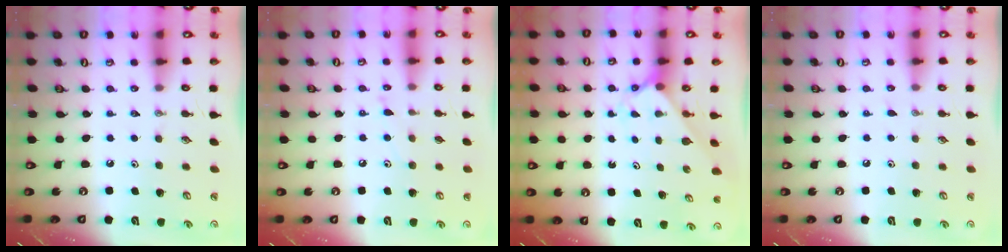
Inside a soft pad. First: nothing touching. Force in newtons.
{"total": 6.3, "press": 6.3, "slide": 0.7}
{"total": 2.3, "press": 2.3, "slide": 0.2}
{"total": 2.4, "press": 2.4, "slide": 0.4}